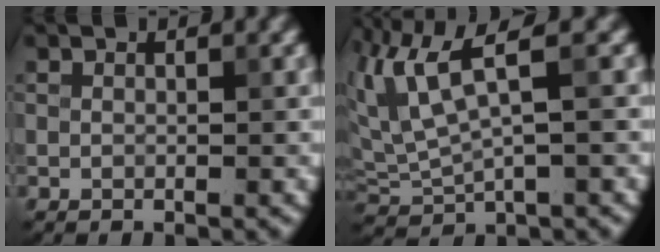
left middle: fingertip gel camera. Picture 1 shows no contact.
{"total": 6.0, "force": [2.6, 1.7, 5.1], "torque": [-0.122, 0.009, 0.052]}